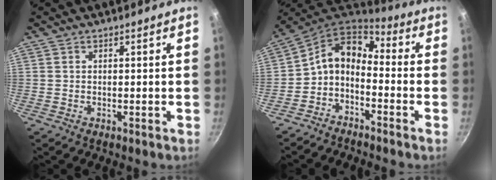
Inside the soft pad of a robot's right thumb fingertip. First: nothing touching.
{"total": 9.9, "force": [-3.0, 6.4, 7.0], "torque": [-0.134, 0.067, -0.072]}